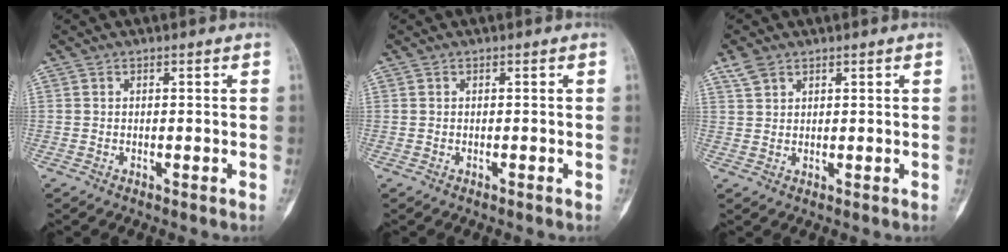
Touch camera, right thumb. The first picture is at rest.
{"total": 0.0}
{"total": 3.1, "force": [2.2, 1.8, 1.4], "torque": [-0.025, 0.000, 0.049]}